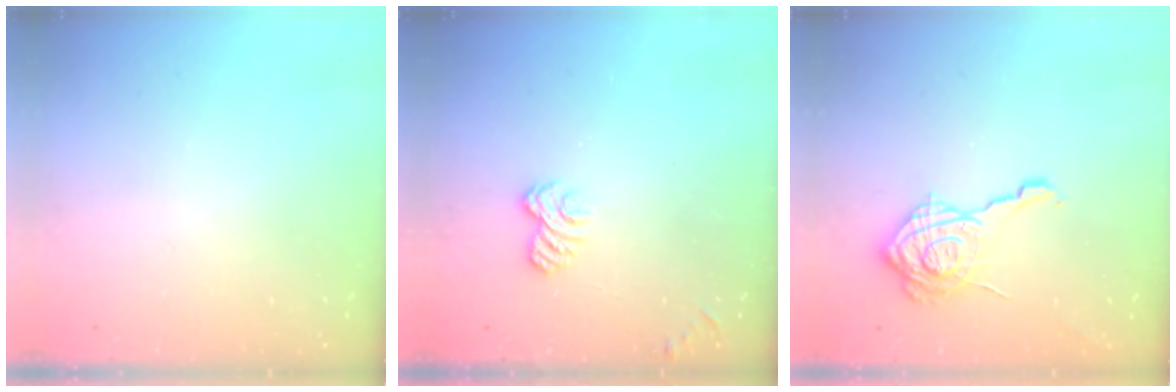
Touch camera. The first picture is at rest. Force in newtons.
{"total": 3.4, "press": 3.2, "slide": 1.1}
{"total": 16.1, "press": 16.1, "slide": 0.5}